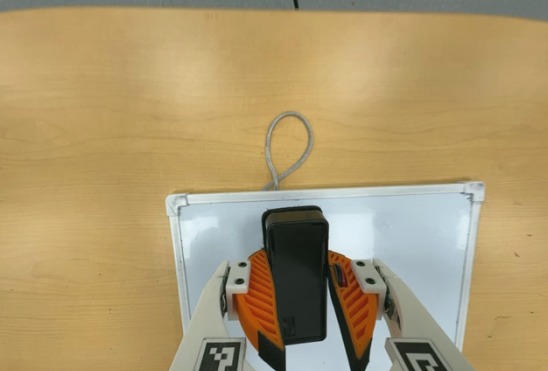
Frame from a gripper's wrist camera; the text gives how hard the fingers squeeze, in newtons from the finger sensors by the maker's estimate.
{"total": 10.9, "left": 10.6, "right": 11.2}